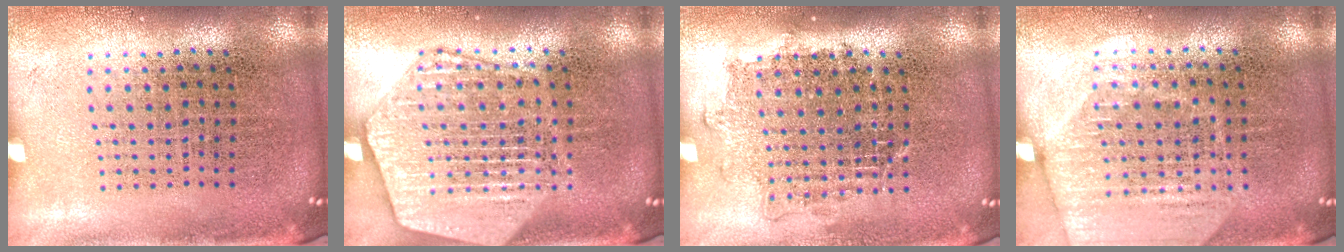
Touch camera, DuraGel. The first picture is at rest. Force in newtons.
{"total": 2.5, "press": 2.5, "slide": 0.2}
{"total": 1.2, "press": 1.1, "slide": 0.6}
{"total": 1.8, "press": 1.6, "slide": 0.7}